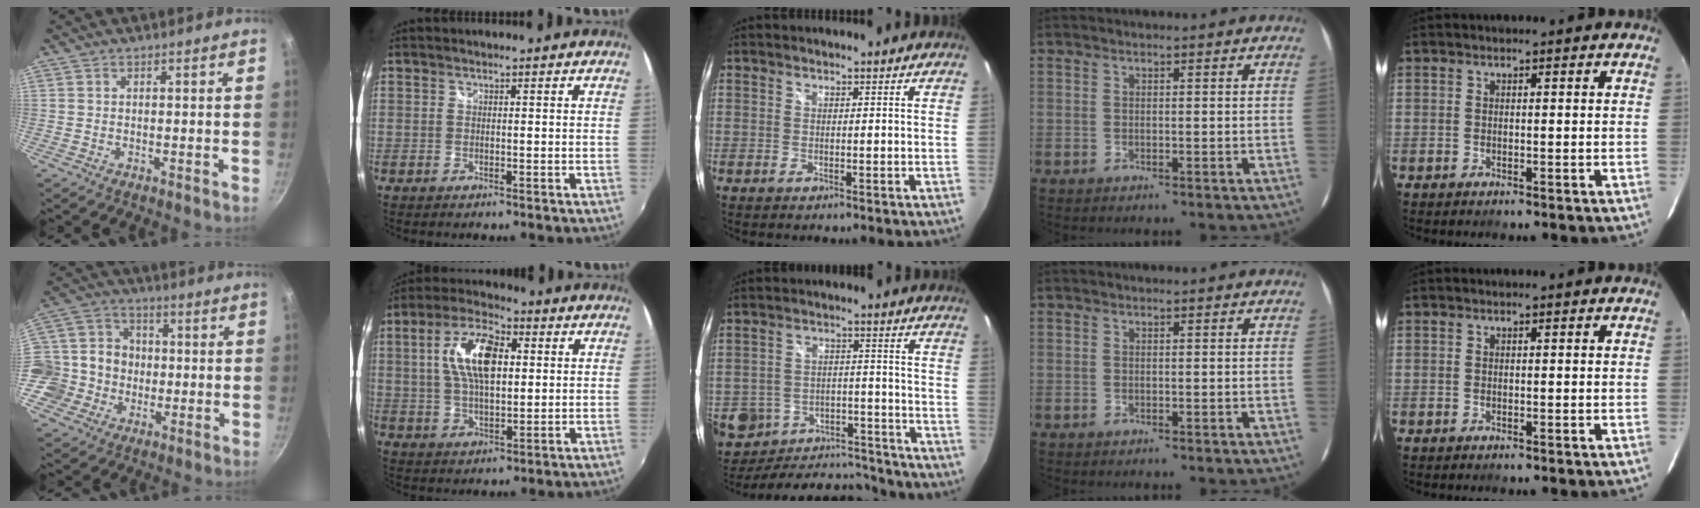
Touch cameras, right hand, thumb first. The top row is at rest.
{"thumb": {"total": 13.3, "force": [-2.1, 12.1, 5.2], "torque": [-0.069, 0.029, -0.049]}, "index": {"total": 12.4, "force": [2.7, 5.9, 10.5], "torque": [-0.200, 0.017, 0.048]}, "middle": {"total": 16.1, "force": [-12.6, 8.6, 5.1], "torque": [-0.120, 0.010, -0.155]}}